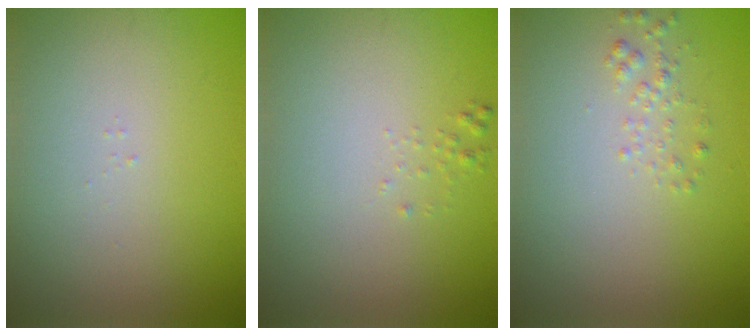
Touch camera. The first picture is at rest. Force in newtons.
{"total": 0.5, "press": 0.5, "slide": 0.0}
{"total": 1.2, "press": 1.2, "slide": 0.1}